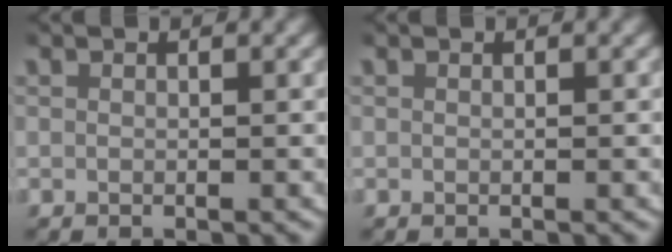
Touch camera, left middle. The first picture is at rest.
{"total": 0.0}